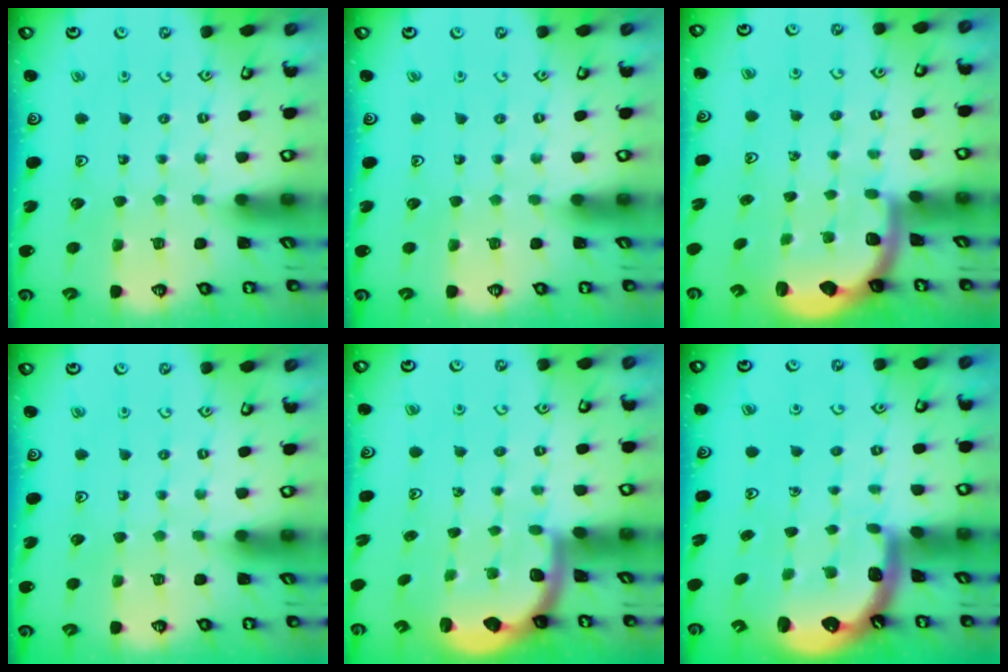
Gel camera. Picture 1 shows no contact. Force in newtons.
{"total": 0.0}
{"total": 1.9, "press": 1.8, "slide": 0.5}
{"total": 0.0}
{"total": 1.9, "press": 1.8, "slide": 0.5}
{"total": 1.6, "press": 1.4, "slide": 0.6}